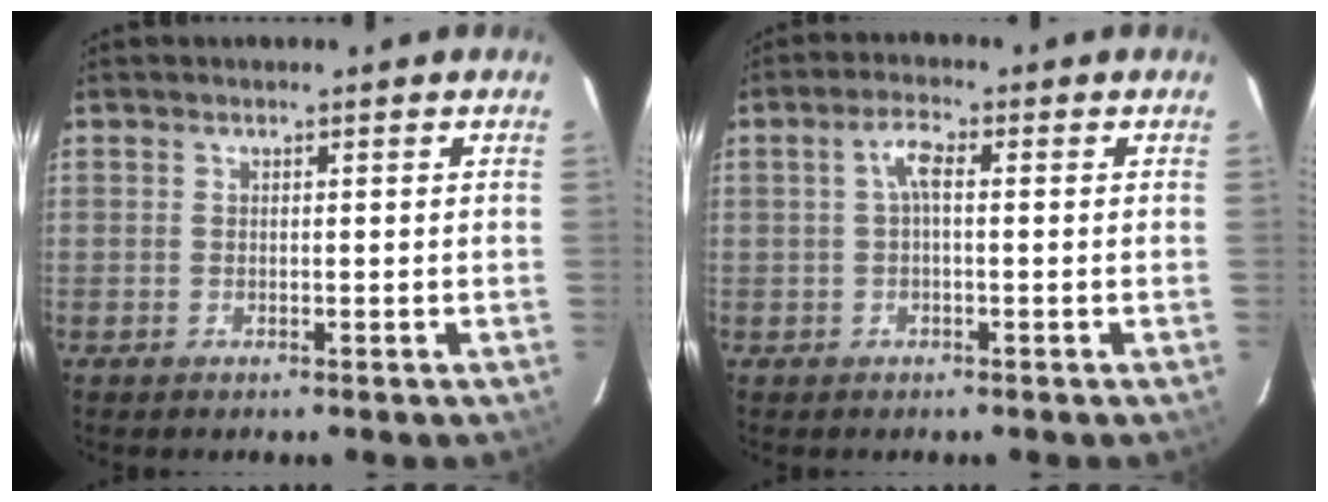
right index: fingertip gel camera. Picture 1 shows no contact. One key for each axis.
{"total": 3.1, "fx": 0.2, "fy": 1.0, "fz": 2.9, "tx": -0.059, "ty": 0.011, "tz": 0.004}